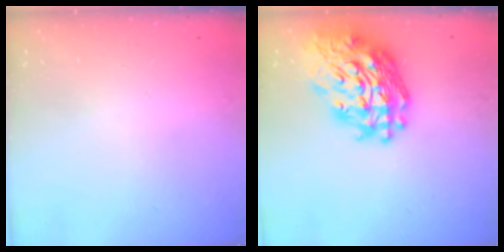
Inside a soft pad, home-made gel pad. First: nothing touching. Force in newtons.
{"total": 24.3, "press": 24.2, "slide": 2.6}